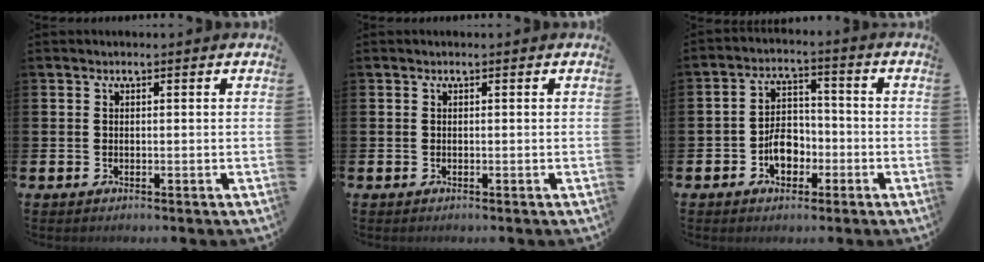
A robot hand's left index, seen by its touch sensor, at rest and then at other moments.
{"total": 0.0}
{"total": 5.3, "force": [-2.0, 3.6, 3.3], "torque": [-0.050, 0.008, -0.040]}